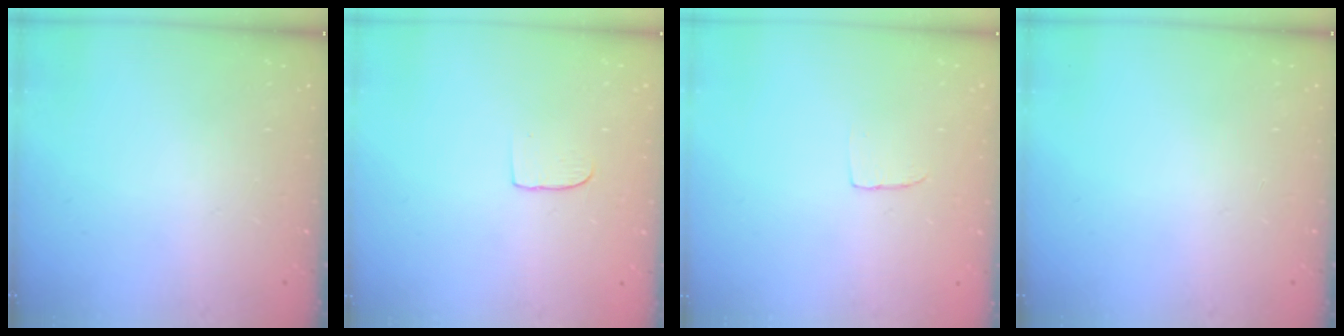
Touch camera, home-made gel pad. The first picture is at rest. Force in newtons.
{"total": 4.7, "press": 4.7, "slide": 0.4}
{"total": 2.4, "press": 2.4, "slide": 0.1}
{"total": 0.0}